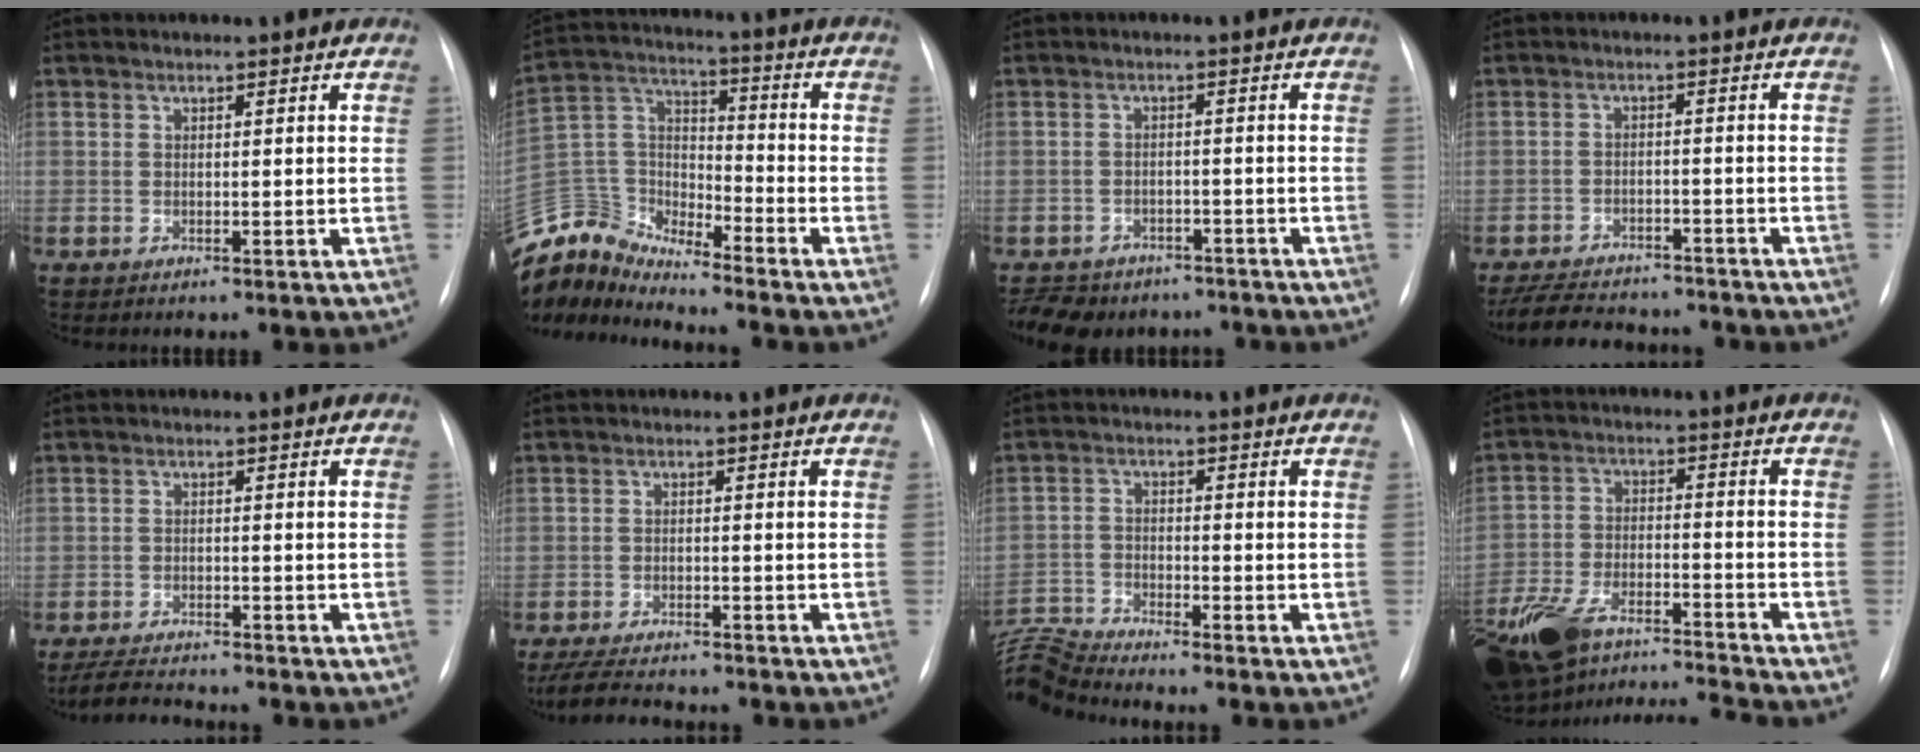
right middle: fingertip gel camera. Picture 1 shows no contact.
{"total": 12.2, "force": [-12.1, 1.3, 0.8], "torque": [-0.026, 0.057, -0.240]}
{"total": 11.6, "force": [-9.3, 6.2, 3.1], "torque": [-0.069, 0.006, -0.118]}
{"total": 13.4, "force": [-12.0, 3.8, 4.7], "torque": [-0.096, 0.000, -0.170]}
{"total": 5.9, "force": [-5.6, 0.2, 1.8], "torque": [-0.034, -0.022, -0.095]}
{"total": 8.5, "force": [-7.7, 1.2, 3.4], "torque": [-0.059, -0.018, -0.122]}
{"total": 8.4, "force": [-8.2, -1.7, 1.0], "torque": [-0.035, 0.006, -0.162]}
{"total": 16.9, "force": [-15.1, 1.4, 7.5], "torque": [-0.154, 0.013, -0.264]}